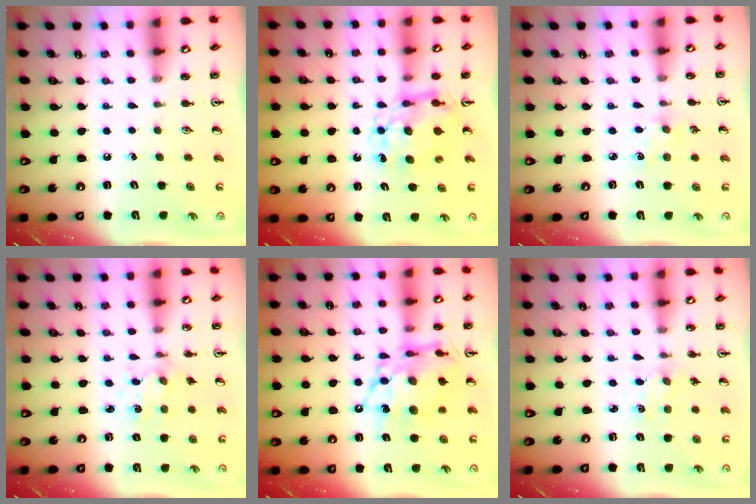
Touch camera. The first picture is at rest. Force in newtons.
{"total": 8.8, "press": 8.8, "slide": 0.9}
{"total": 2.6, "press": 2.5, "slide": 0.4}
{"total": 1.4, "press": 1.4, "slide": 0.3}
{"total": 14.8, "press": 14.7, "slide": 1.3}
{"total": 0.7, "press": 0.7, "slide": 0.2}